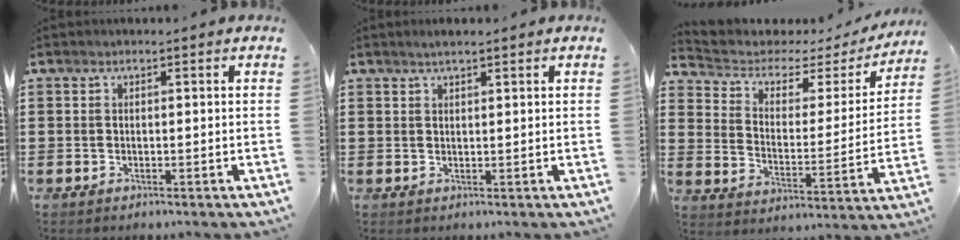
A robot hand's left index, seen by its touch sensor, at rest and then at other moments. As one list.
[{"total": 1.4, "force": [1.2, 0.1, 0.7], "torque": [-0.015, 0.002, 0.021]}, {"total": 3.5, "force": [2.3, 2.0, 1.8], "torque": [-0.055, -0.016, 0.028]}]